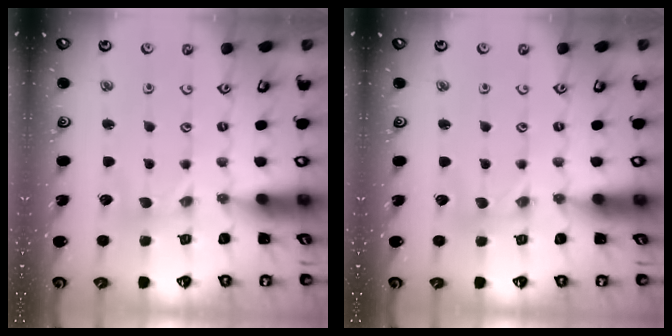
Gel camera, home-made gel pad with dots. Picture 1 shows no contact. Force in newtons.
{"total": 0.0}